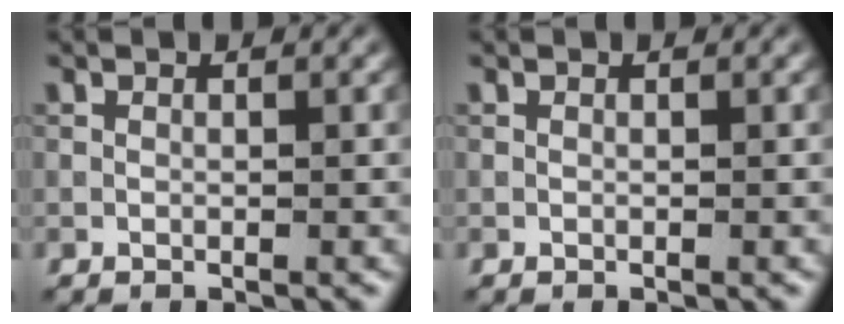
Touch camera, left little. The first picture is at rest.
{"total": 0.0}